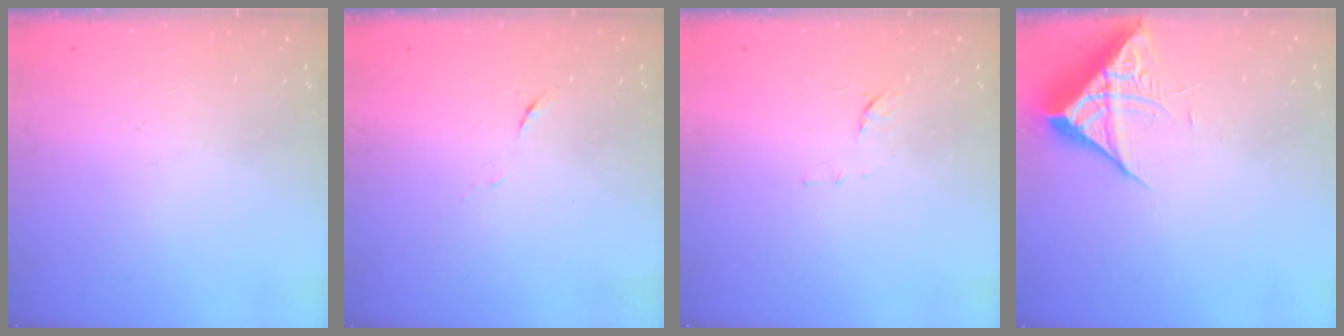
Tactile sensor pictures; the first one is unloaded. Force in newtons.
{"total": 5.2, "press": 5.1, "slide": 1.2}
{"total": 7.7, "press": 7.7, "slide": 0.5}
{"total": 7.3, "press": 7.2, "slide": 0.3}